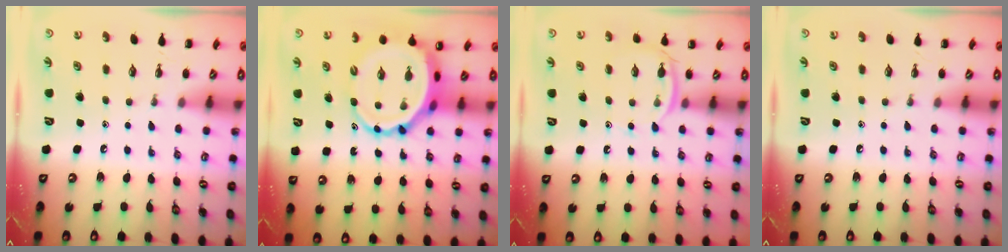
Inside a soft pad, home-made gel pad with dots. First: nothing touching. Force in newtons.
{"total": 10.2, "press": 9.8, "slide": 2.9}
{"total": 5.1, "press": 4.8, "slide": 1.5}
{"total": 0.0}